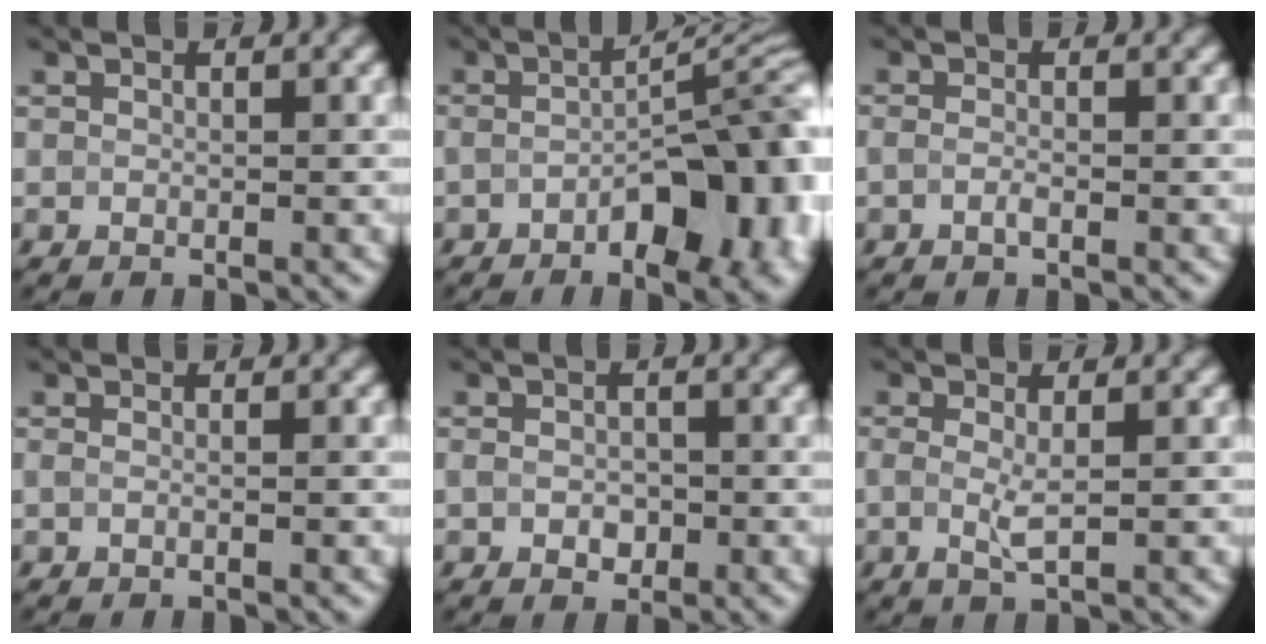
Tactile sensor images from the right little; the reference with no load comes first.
{"total": 9.8, "force": [-2.6, 3.6, 8.7], "torque": [-0.114, -0.001, -0.037]}
{"total": 0.8, "force": [-0.4, 0.2, 0.6], "torque": [-0.013, -0.005, -0.008]}
{"total": 1.1, "force": [-0.1, 0.6, 0.9], "torque": [-0.004, -0.007, -0.012]}
{"total": 1.8, "force": [-0.5, 1.2, 1.2], "torque": [-0.028, -0.002, -0.007]}
{"total": 1.7, "force": [-0.1, 0.2, 1.6], "torque": [-0.038, -0.005, 0.001]}